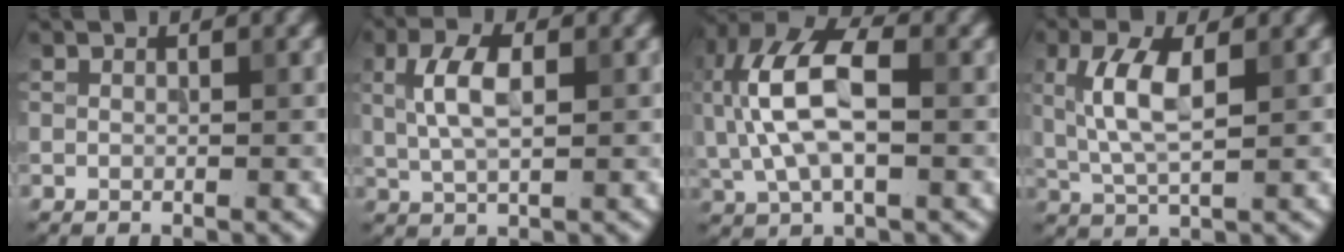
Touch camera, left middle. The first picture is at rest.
{"total": 4.2, "force": [0.8, 1.9, 3.6], "torque": [-0.080, 0.006, 0.014]}
{"total": 8.8, "force": [0.6, 4.6, 7.4], "torque": [-0.168, 0.017, 0.004]}
{"total": 4.7, "force": [0.9, 1.8, 4.3], "torque": [-0.095, 0.007, 0.019]}